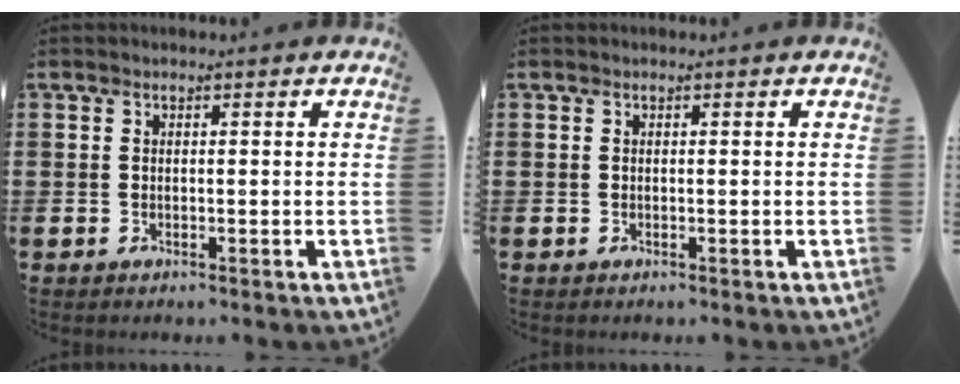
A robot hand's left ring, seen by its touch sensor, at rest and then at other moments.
{"total": 0.0}